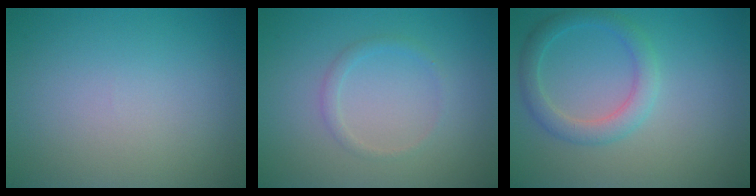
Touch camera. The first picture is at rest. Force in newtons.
{"total": 1.1, "press": 1.1, "slide": 0.0}
{"total": 2.8, "press": 2.8, "slide": 0.1}